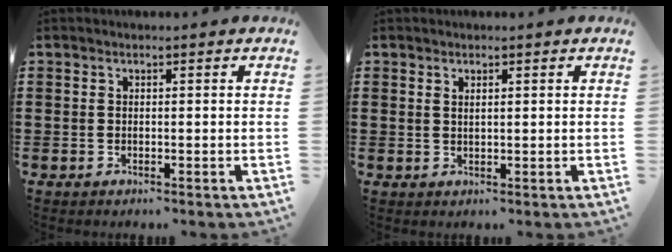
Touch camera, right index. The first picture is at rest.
{"total": 0.8, "force": [0.5, 0.2, 0.5], "torque": [-0.010, 0.002, 0.010]}